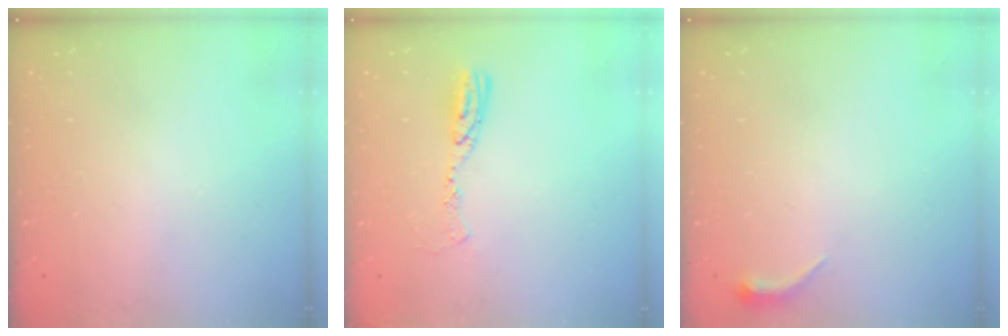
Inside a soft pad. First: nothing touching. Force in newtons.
{"total": 9.5, "press": 9.5, "slide": 0.9}
{"total": 3.5, "press": 3.4, "slide": 0.7}